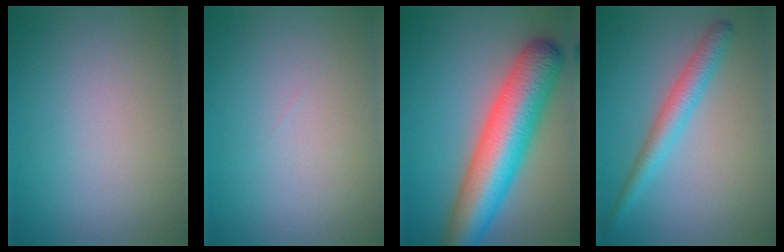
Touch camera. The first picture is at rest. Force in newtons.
{"total": 0.0}
{"total": 10.6, "press": 10.6, "slide": 0.4}
{"total": 3.1, "press": 3.1, "slide": 0.1}